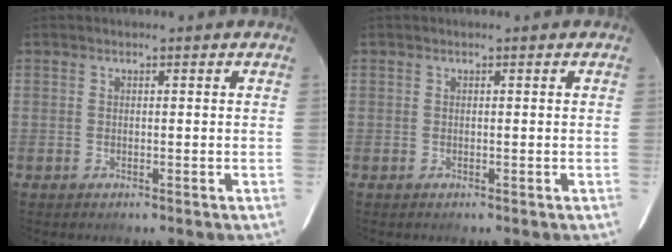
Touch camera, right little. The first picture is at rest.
{"total": 0.0}